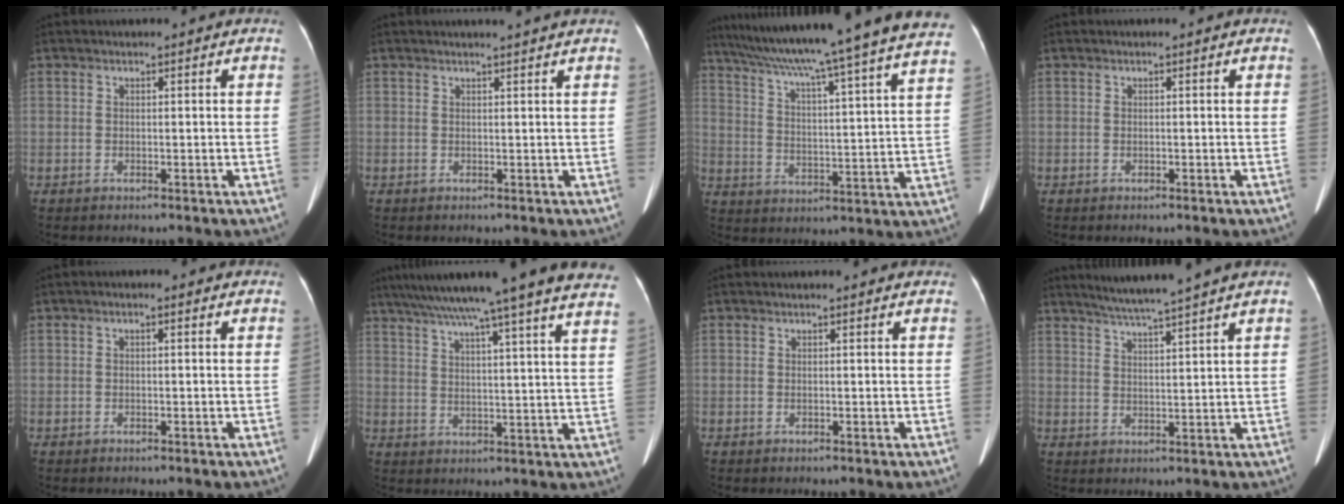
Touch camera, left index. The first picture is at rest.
{"total": 2.3, "force": [2.1, -0.4, 0.8], "torque": [-0.010, 0.010, 0.025]}
{"total": 29.8, "force": [26.2, -1.7, 14.1], "torque": [-0.235, -0.050, 0.347]}
{"total": 0.0}
{"total": 0.9, "force": [-0.1, 0.3, 0.8], "torque": [-0.015, 0.003, -0.004]}
{"total": 26.7, "force": [22.8, -1.1, 14.0], "torque": [-0.230, -0.020, 0.299]}
{"total": 2.5, "force": [2.2, 0.8, 0.8], "torque": [-0.010, 0.023, 0.017]}
{"total": 7.8, "force": [6.5, -1.7, 3.9], "torque": [-0.064, 0.007, 0.103]}